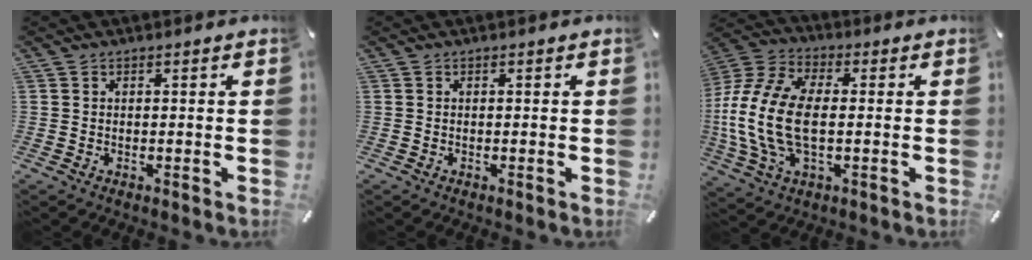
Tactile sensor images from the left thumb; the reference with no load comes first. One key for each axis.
{"total": 0.0}
{"total": 16.8, "fx": -1.1, "fy": 9.6, "fz": 13.8, "tx": -0.306, "ty": -0.006, "tz": -0.022}